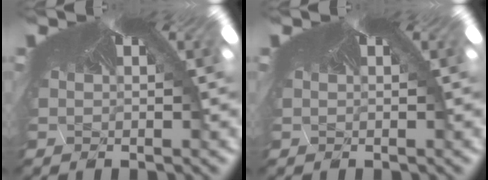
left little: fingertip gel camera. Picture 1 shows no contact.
{"total": 0.0}